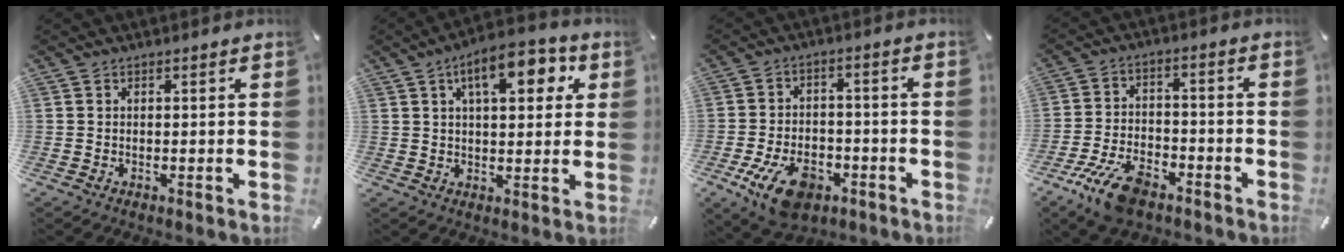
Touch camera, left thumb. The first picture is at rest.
{"total": 11.5, "force": [5.0, 5.3, 8.9], "torque": [-0.123, -0.007, 0.078]}
{"total": 11.5, "force": [-5.5, 6.8, 7.5], "torque": [-0.136, 0.023, -0.096]}
{"total": 11.1, "force": [-7.0, 5.1, 6.9], "torque": [-0.141, 0.036, -0.130]}